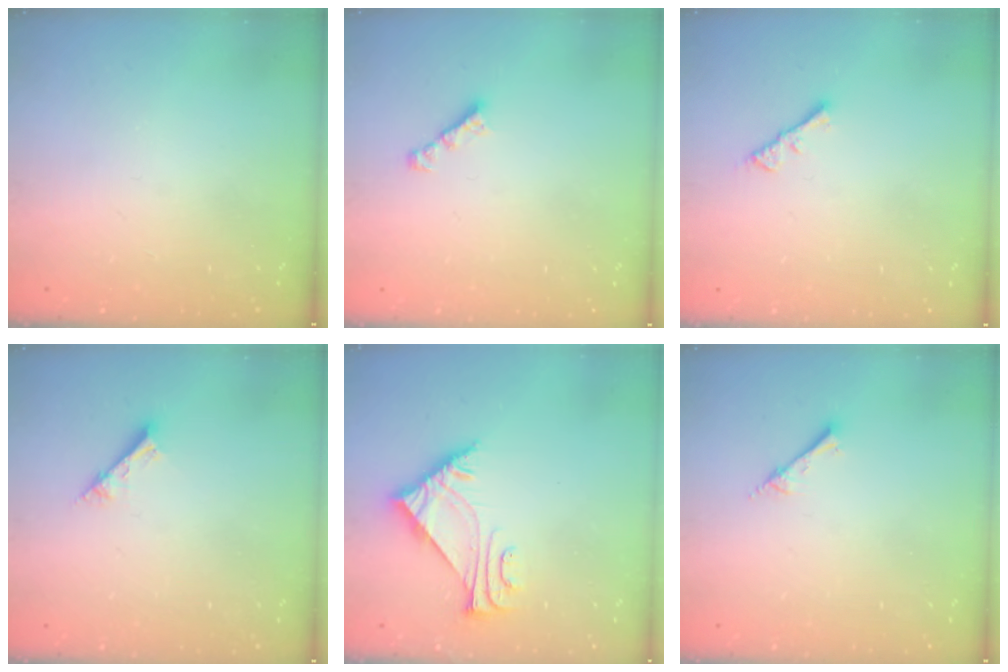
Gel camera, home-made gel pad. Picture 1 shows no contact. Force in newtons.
{"total": 1.7, "press": 1.6, "slide": 0.5}
{"total": 2.3, "press": 2.2, "slide": 0.4}
{"total": 2.6, "press": 2.6, "slide": 0.2}
{"total": 6.1, "press": 6.1, "slide": 0.3}
{"total": 2.0, "press": 2.0, "slide": 0.2}